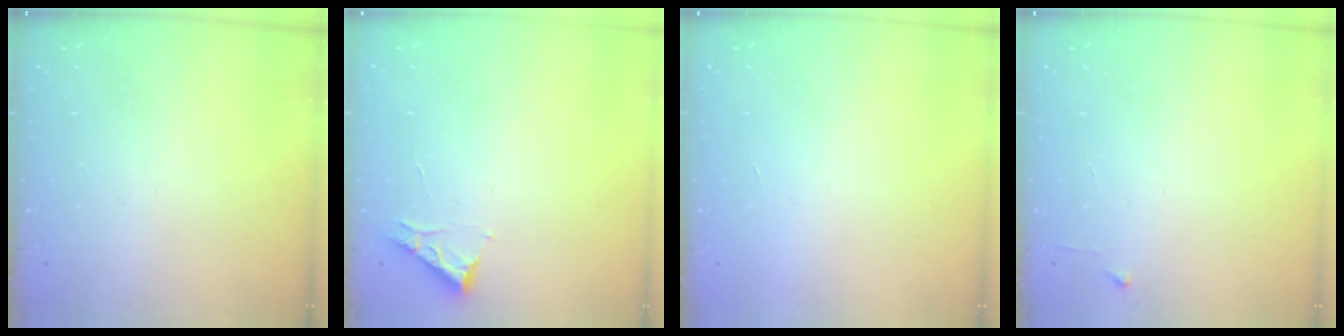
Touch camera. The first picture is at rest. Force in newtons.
{"total": 3.3, "press": 3.3, "slide": 0.5}
{"total": 1.7, "press": 1.7, "slide": 0.1}
{"total": 3.2, "press": 3.1, "slide": 0.4}